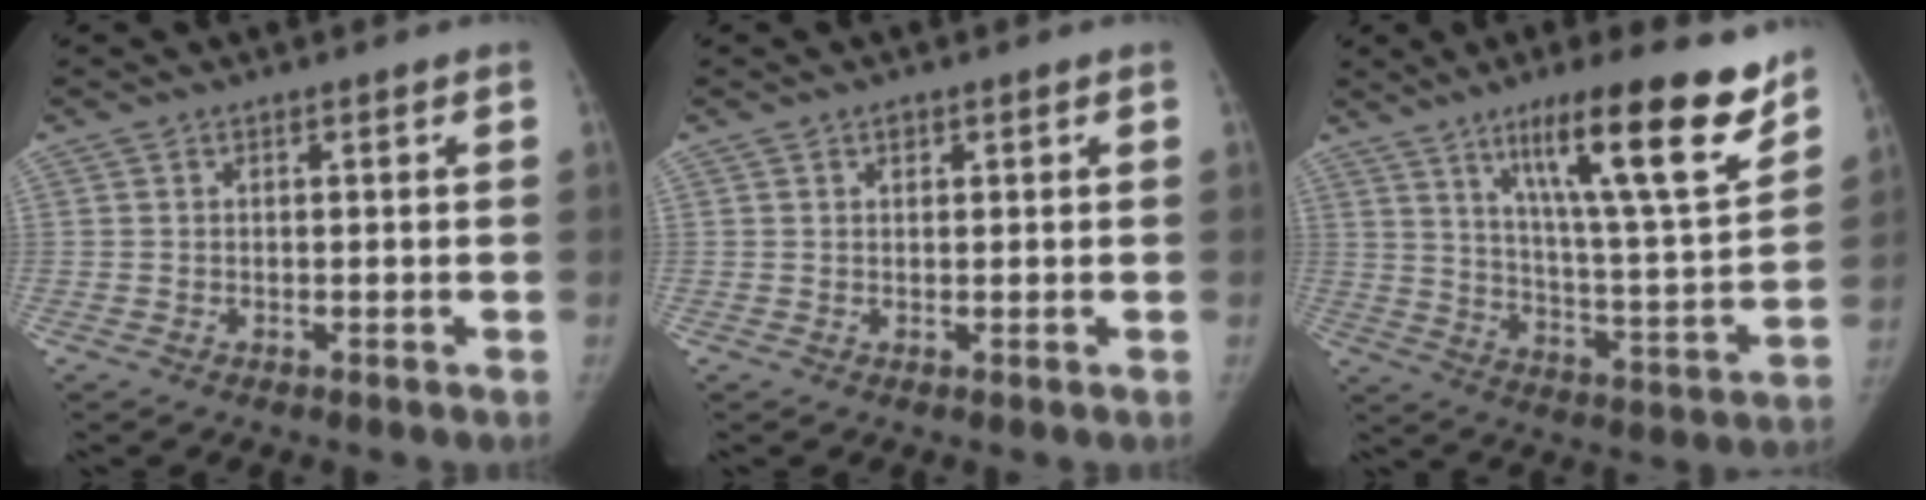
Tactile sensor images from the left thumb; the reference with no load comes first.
{"total": 1.0, "force": [0.5, 0.7, 0.4], "torque": [0.002, -0.002, 0.008]}
{"total": 21.8, "force": [13.8, 3.2, 16.6], "torque": [-0.232, -0.066, 0.222]}